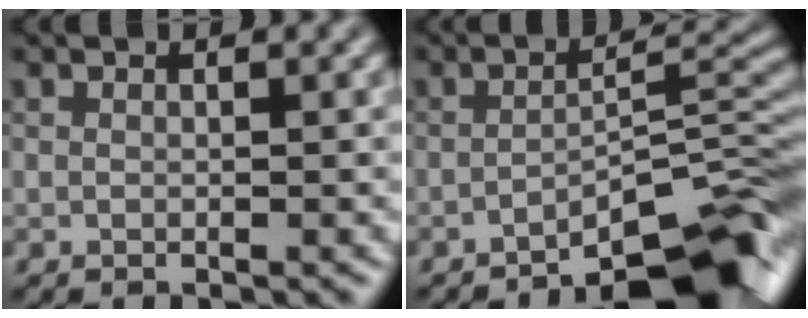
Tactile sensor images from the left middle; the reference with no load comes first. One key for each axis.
{"total": 6.9, "fx": -5.0, "fy": 0.9, "fz": 4.6, "tx": -0.061, "ty": 0.013, "tz": -0.074}